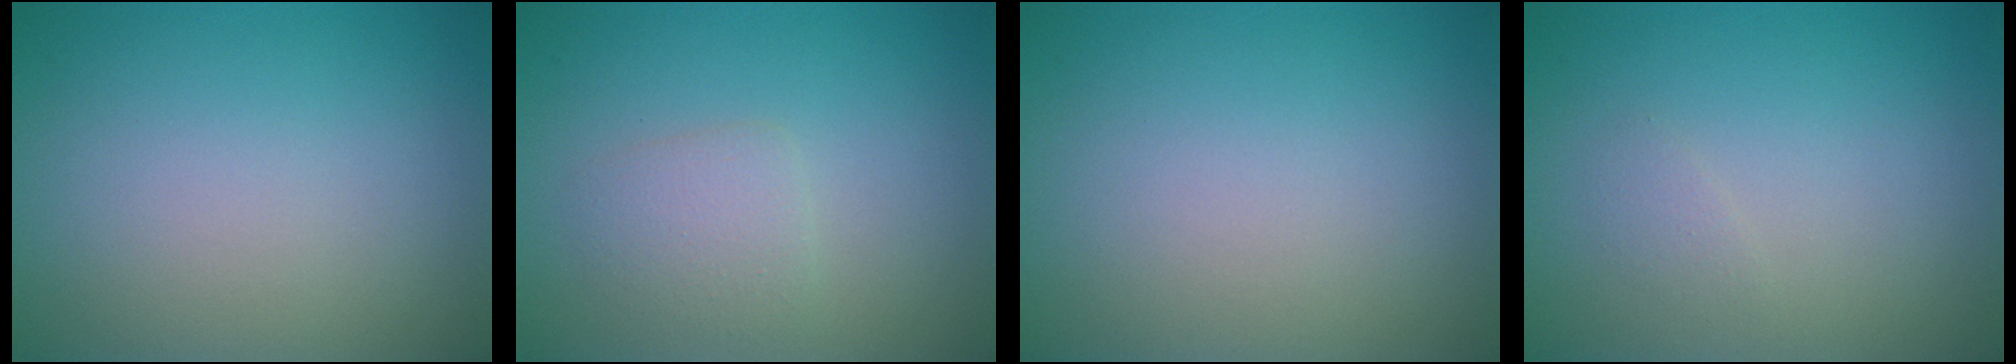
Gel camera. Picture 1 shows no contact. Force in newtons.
{"total": 1.9, "press": 1.9, "slide": 0.1}
{"total": 0.0}
{"total": 0.7, "press": 0.7, "slide": 0.0}